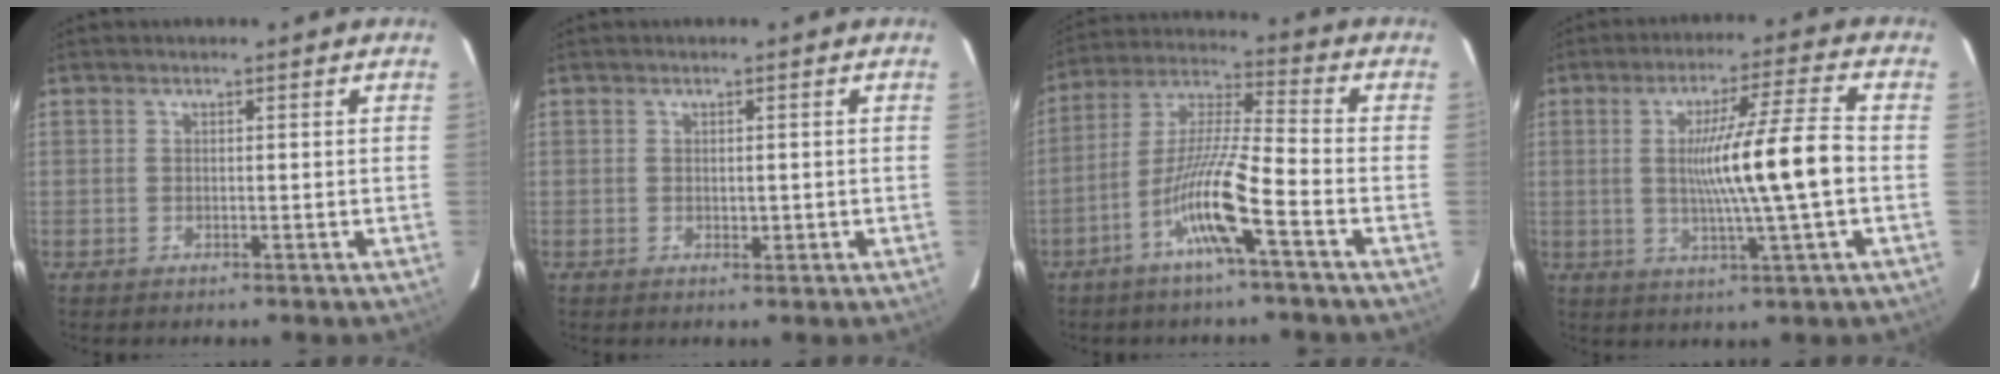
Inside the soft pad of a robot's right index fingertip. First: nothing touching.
{"total": 1.0, "force": [-0.1, 0.5, 0.9], "torque": [-0.012, -0.001, 0.001]}
{"total": 11.7, "force": [-5.5, -0.2, 10.3], "torque": [-0.205, 0.001, -0.109]}
{"total": 11.9, "force": [-0.5, -1.1, 11.8], "torque": [-0.203, -0.001, -0.007]}